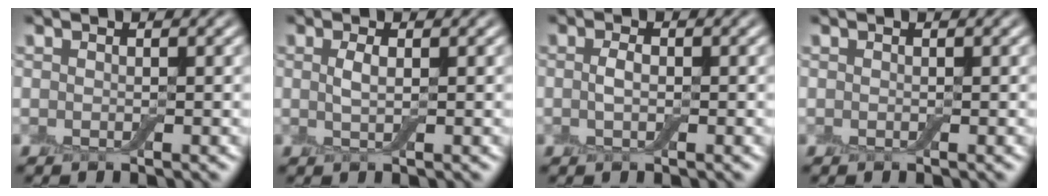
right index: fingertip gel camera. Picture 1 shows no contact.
{"total": 1.3, "force": [0.3, 0.3, 1.2], "torque": [-0.027, 0.001, 0.005]}
{"total": 1.3, "force": [-0.1, 0.6, 1.2], "torque": [-0.027, 0.001, -0.004]}
{"total": 0.0}